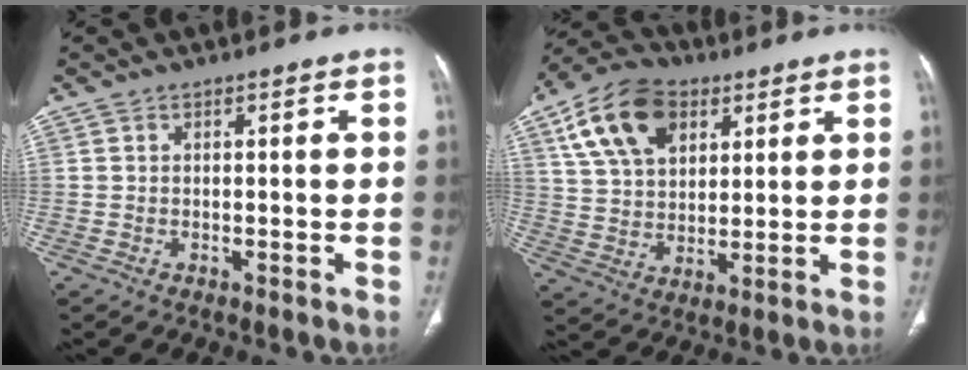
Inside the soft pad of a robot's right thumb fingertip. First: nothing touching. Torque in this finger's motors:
{"motor_torque": [-0.60, 1.10, 0.19, 0.34, 0.11]}